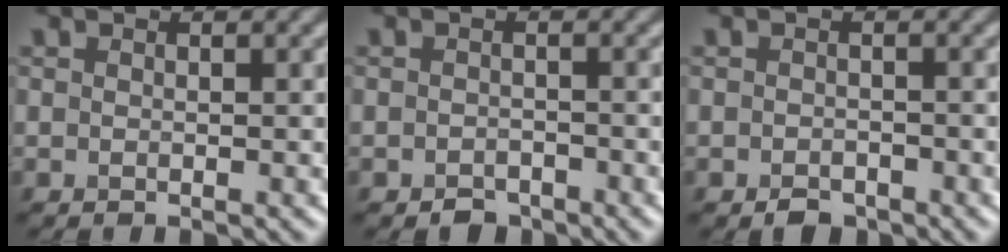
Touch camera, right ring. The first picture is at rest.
{"total": 1.6, "force": [-1.3, 0.9, 0.4], "torque": [-0.004, 0.000, -0.025]}
{"total": 1.8, "force": [-1.3, 1.0, 0.7], "torque": [-0.010, -0.001, -0.024]}